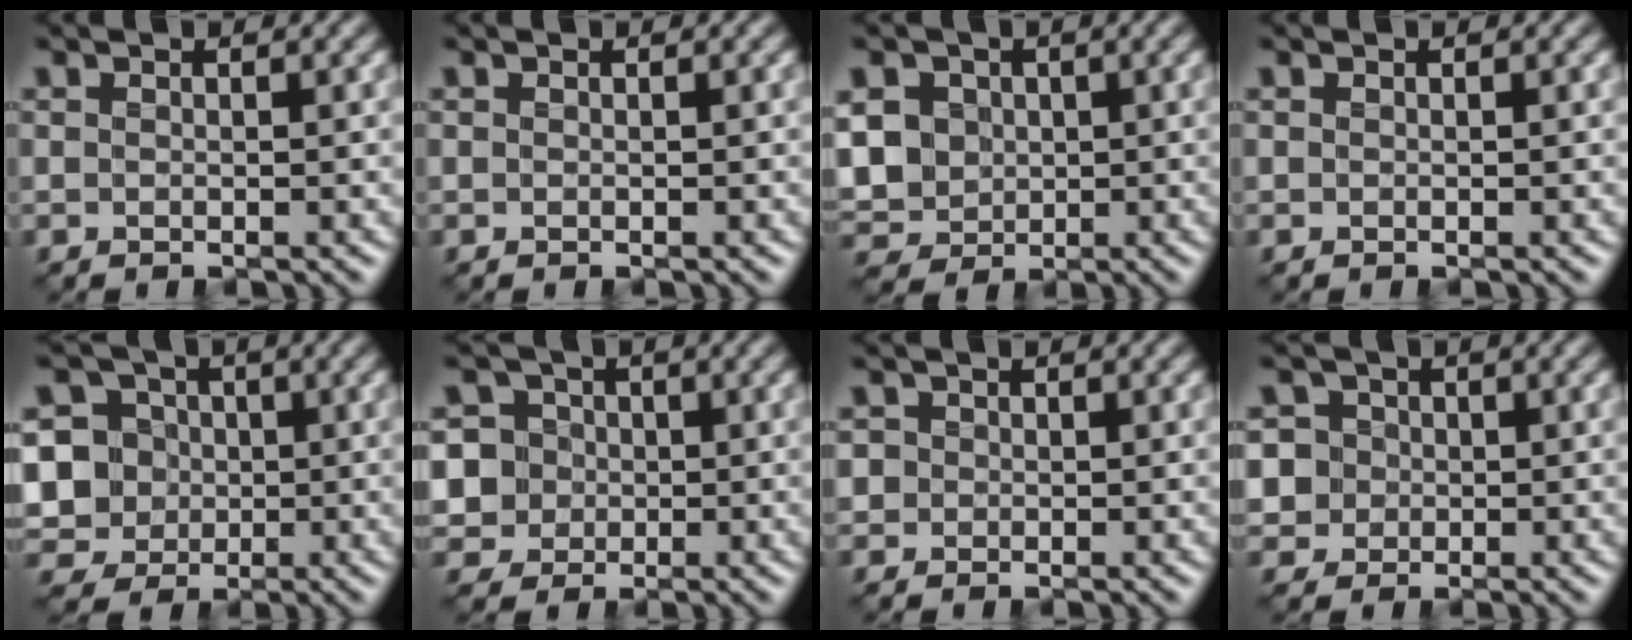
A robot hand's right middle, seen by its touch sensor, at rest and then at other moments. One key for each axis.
{"total": 0.0}
{"total": 6.7, "fx": 0.6, "fy": 5.7, "fz": 3.5, "tx": -0.094, "ty": 0.017, "tz": 0.004}
{"total": 0.0}
{"total": 8.7, "fx": -0.6, "fy": 7.9, "fz": 3.6, "tx": -0.085, "ty": 0.029, "tz": -0.043}
{"total": 6.5, "fx": -0.1, "fy": 6.2, "fz": 2.0, "tx": -0.040, "ty": 0.028, "tz": -0.016}
{"total": 1.0, "fx": -0.1, "fy": 0.9, "fz": -0.2, "tx": 0.005, "ty": -0.002, "tz": 0.001}
{"total": 4.4, "fx": 0.4, "fy": 4.3, "fz": 1.1, "tx": -0.027, "ty": 0.026, "tz": 0.004}